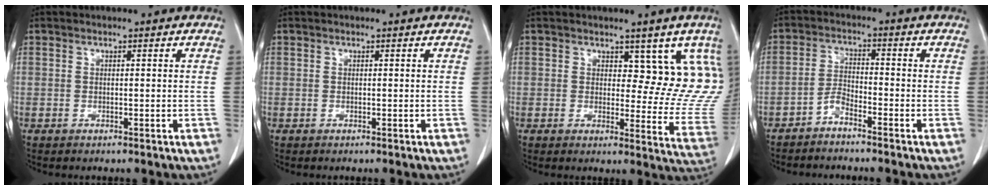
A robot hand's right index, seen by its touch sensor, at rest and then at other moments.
{"total": 0.0}
{"total": 9.9, "force": [6.2, 4.8, 6.1], "torque": [-0.046, -0.023, 0.065]}
{"total": 2.9, "force": [-2.6, 0.5, 1.3], "torque": [-0.028, 0.001, -0.054]}